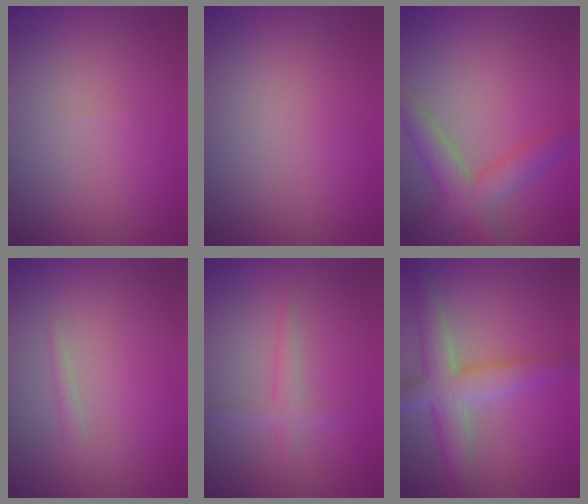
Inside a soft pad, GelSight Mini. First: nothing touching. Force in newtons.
{"total": 0.0}
{"total": 4.5, "press": 4.4, "slide": 0.2}
{"total": 1.0, "press": 1.0, "slide": 0.1}
{"total": 1.9, "press": 1.9, "slide": 0.1}
{"total": 5.6, "press": 5.6, "slide": 0.6}